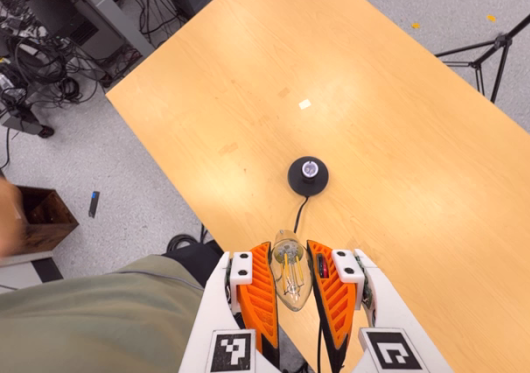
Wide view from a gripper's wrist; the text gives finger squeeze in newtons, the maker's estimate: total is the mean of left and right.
{"total": 21.8, "left": 24.5, "right": 19.1}